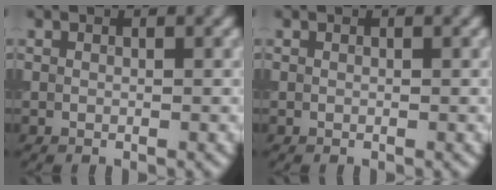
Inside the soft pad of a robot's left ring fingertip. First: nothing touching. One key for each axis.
{"total": 0.0}